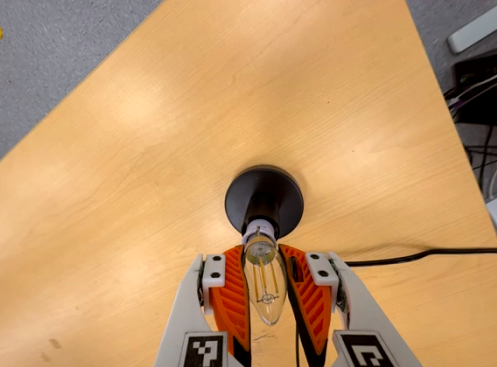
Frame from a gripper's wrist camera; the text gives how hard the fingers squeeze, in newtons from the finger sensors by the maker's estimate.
{"total": 16.2, "left": 15.2, "right": 17.1}